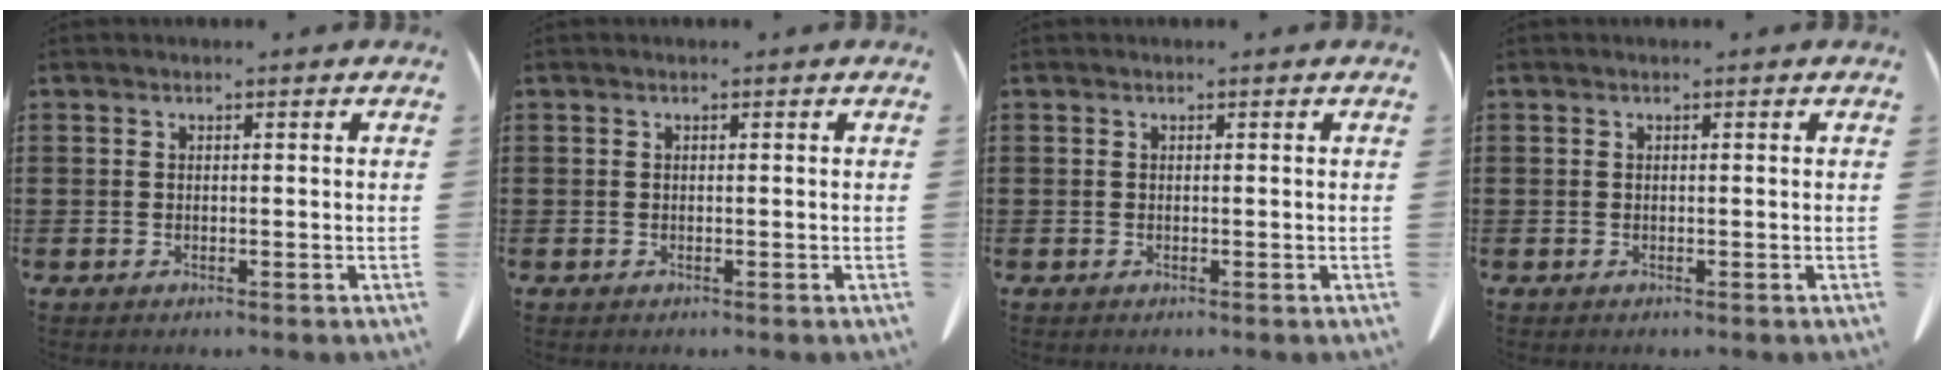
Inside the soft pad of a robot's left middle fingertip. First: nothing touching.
{"total": 0.0}
{"total": 0.0}
{"total": 0.0}